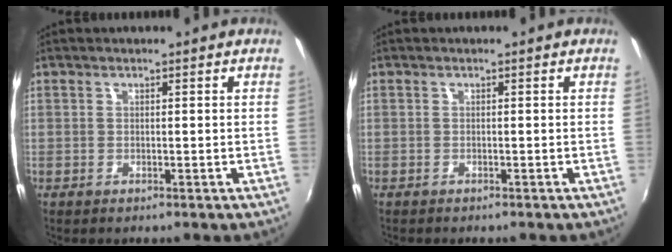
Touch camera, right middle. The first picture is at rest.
{"total": 0.6, "force": [-0.5, -0.1, 0.2], "torque": [-0.004, -0.002, -0.009]}